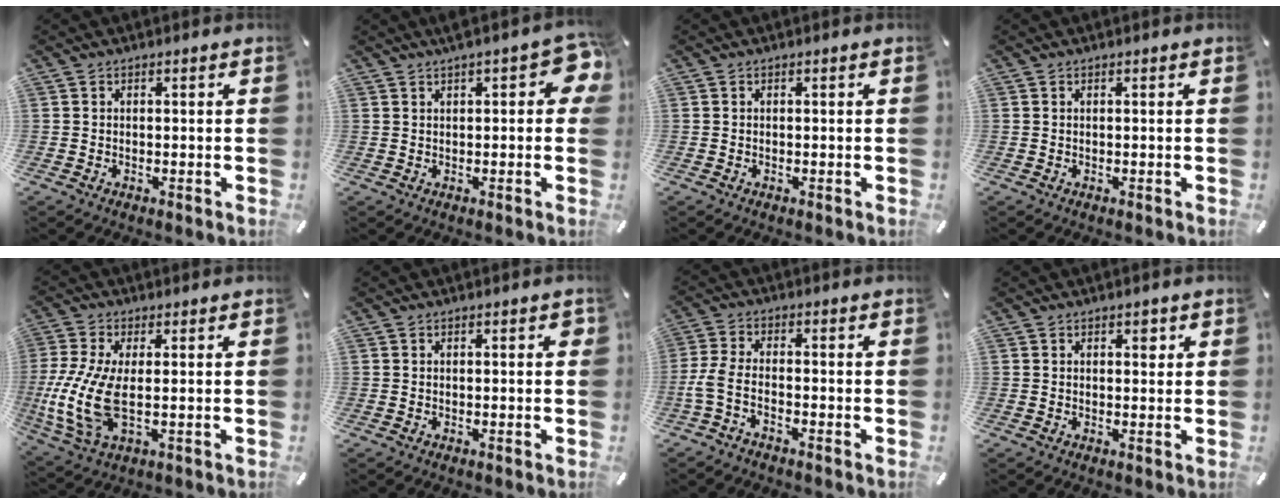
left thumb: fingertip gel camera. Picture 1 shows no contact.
{"total": 7.1, "force": [2.3, 2.9, 6.1], "torque": [-0.080, -0.001, 0.035]}
{"total": 0.0}
{"total": 0.0}
{"total": 12.4, "force": [-0.4, 5.1, 11.3], "torque": [-0.253, -0.024, -0.004]}
{"total": 1.0, "force": [0.1, 0.6, 0.8], "torque": [-0.014, 0.004, 0.000]}
{"total": 4.6, "force": [-2.7, 1.4, 3.4], "torque": [-0.083, -0.004, -0.052]}
{"total": 1.8, "force": [0.7, 1.2, 1.1], "torque": [0.001, -0.005, 0.006]}